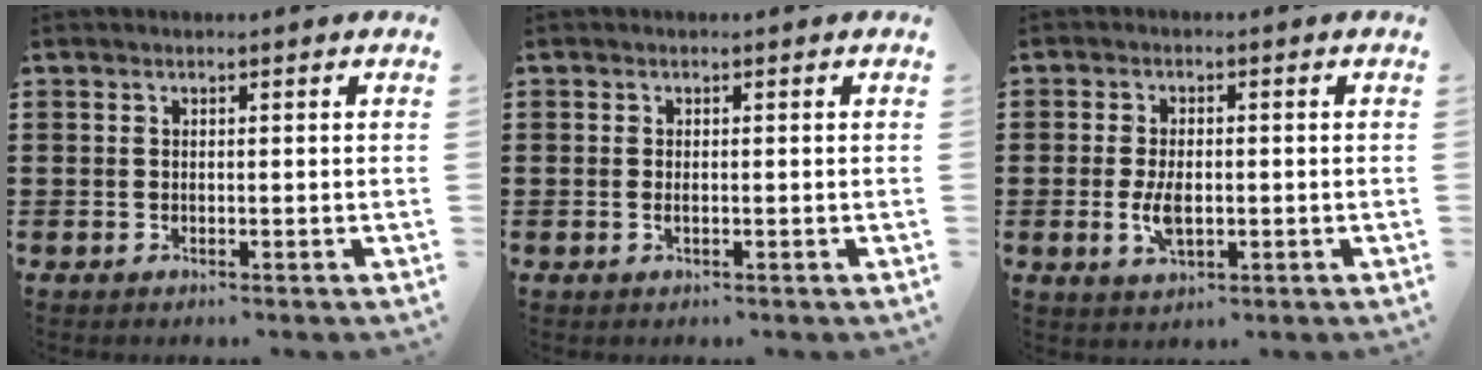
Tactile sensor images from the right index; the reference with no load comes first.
{"total": 0.6, "force": [-0.1, 0.1, 0.5], "torque": [-0.010, -0.002, 0.000]}
{"total": 4.5, "force": [-0.7, 2.3, 3.8], "torque": [-0.086, -0.003, -0.016]}